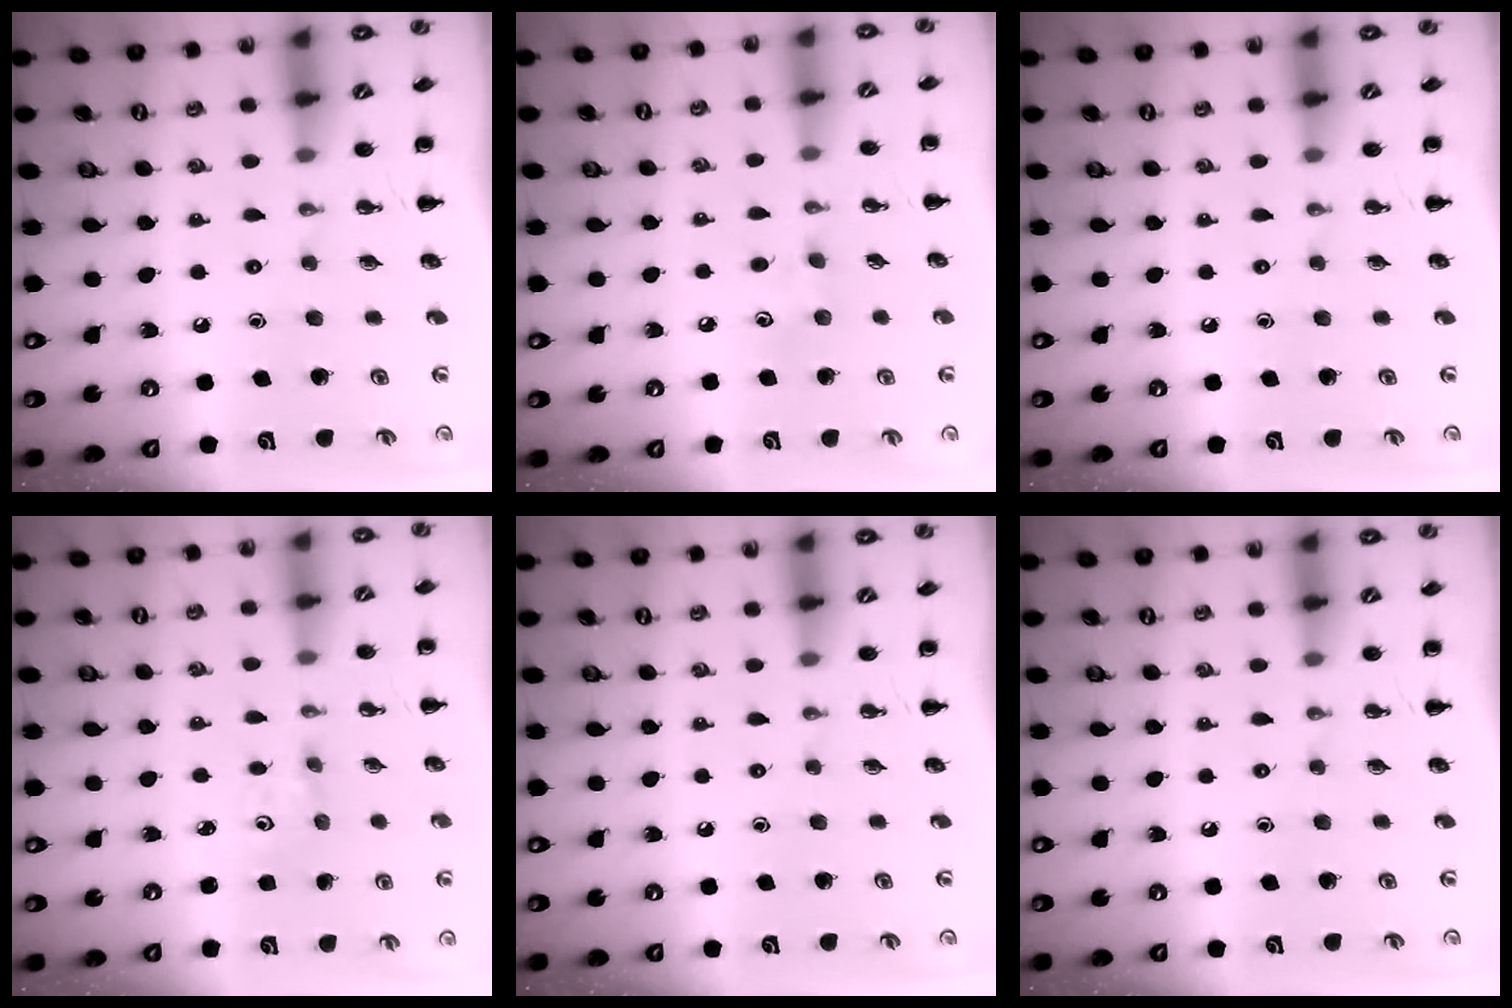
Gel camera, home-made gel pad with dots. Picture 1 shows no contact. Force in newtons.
{"total": 5.1, "press": 4.9, "slide": 1.5}
{"total": 0.0}
{"total": 1.4, "press": 1.3, "slide": 0.5}
{"total": 0.0}
{"total": 0.0}